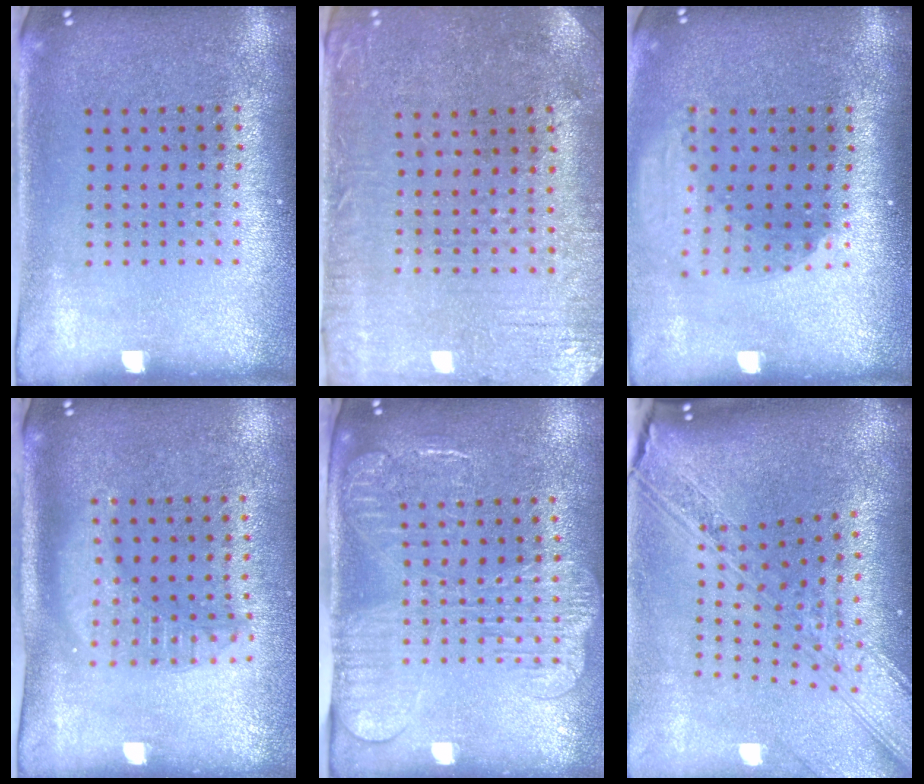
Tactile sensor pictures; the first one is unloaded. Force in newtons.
{"total": 0.6, "press": 0.4, "slide": 0.5}
{"total": 1.9, "press": 1.5, "slide": 1.2}
{"total": 1.8, "press": 1.6, "slide": 1.0}
{"total": 2.4, "press": 2.0, "slide": 1.4}
{"total": 3.8, "press": 2.8, "slide": 2.6}